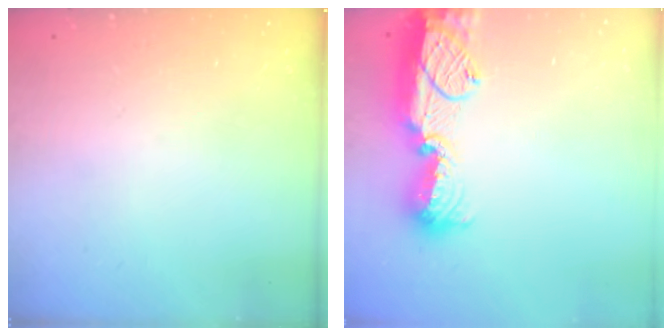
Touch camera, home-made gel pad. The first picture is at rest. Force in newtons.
{"total": 17.4, "press": 16.6, "slide": 5.5}